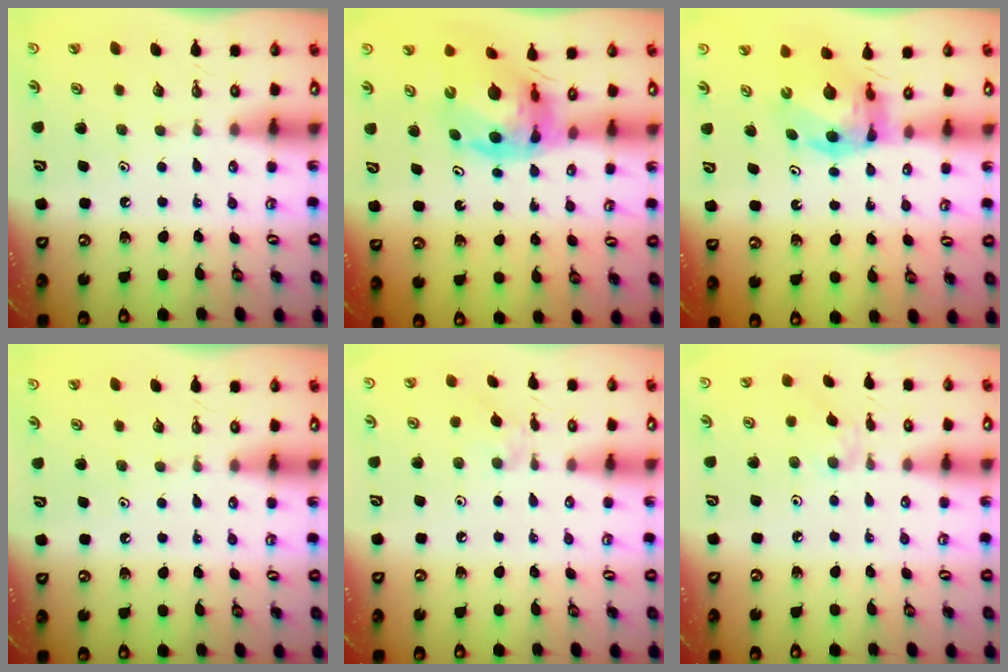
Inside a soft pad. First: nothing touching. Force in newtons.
{"total": 9.7, "press": 9.7, "slide": 1.1}
{"total": 6.9, "press": 6.9, "slide": 0.6}
{"total": 0.0}
{"total": 4.0, "press": 4.0, "slide": 0.8}
{"total": 2.5, "press": 2.5, "slide": 0.4}